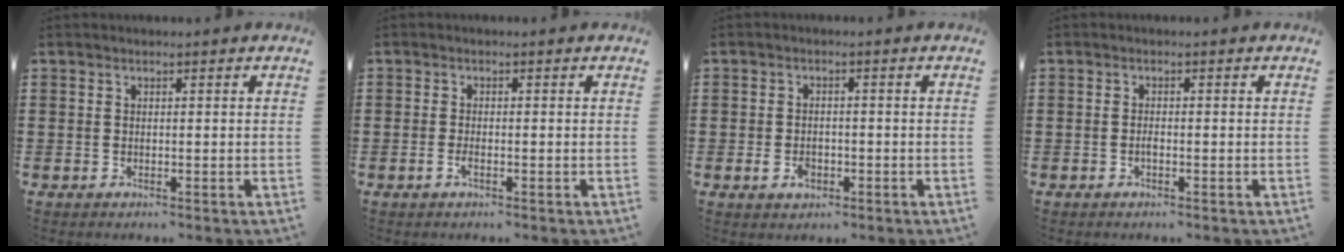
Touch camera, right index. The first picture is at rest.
{"total": 1.6, "force": [-0.8, 0.3, 1.3], "torque": [-0.040, -0.008, -0.017]}
{"total": 2.6, "force": [-1.0, 1.8, 1.7], "torque": [-0.033, 0.001, -0.017]}
{"total": 0.9, "force": [-0.5, 0.2, 0.8], "torque": [-0.017, -0.005, -0.007]}